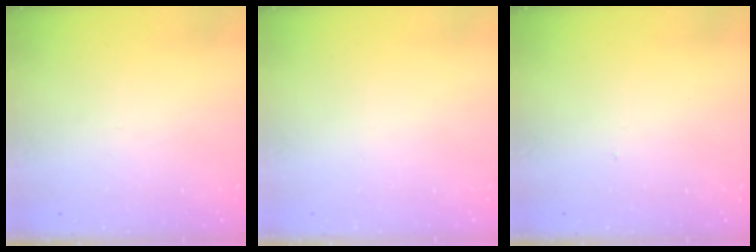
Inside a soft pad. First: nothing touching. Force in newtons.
{"total": 1.6, "press": 1.5, "slide": 0.1}
{"total": 3.7, "press": 3.6, "slide": 0.4}